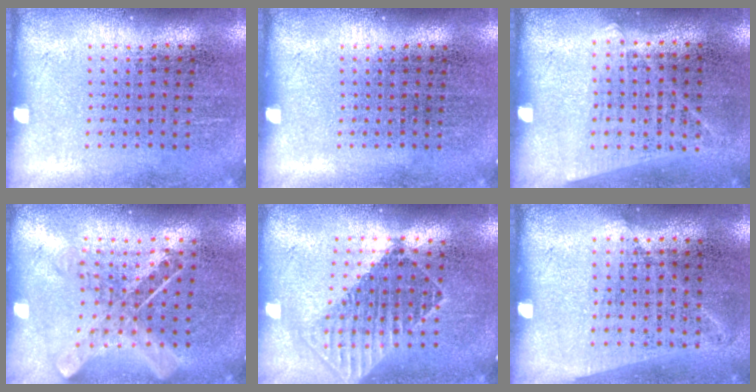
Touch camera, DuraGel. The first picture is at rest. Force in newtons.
{"total": 0.0}
{"total": 1.2, "press": 1.0, "slide": 0.5}
{"total": 0.9, "press": 0.9, "slide": 0.2}
{"total": 1.7, "press": 1.4, "slide": 1.0}
{"total": 1.1, "press": 1.0, "slide": 0.5}